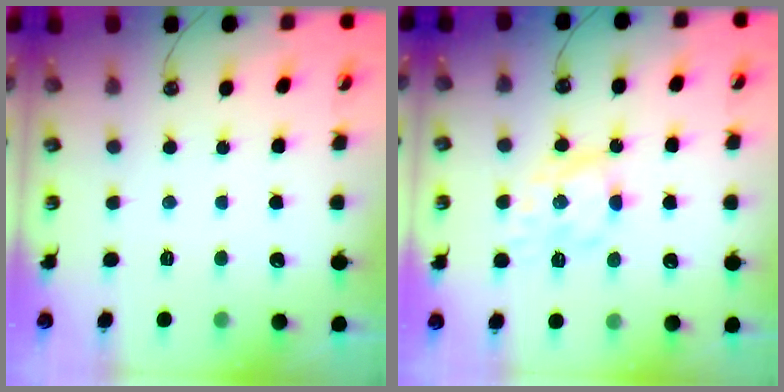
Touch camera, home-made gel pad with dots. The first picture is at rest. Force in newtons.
{"total": 9.5, "press": 9.5, "slide": 0.5}